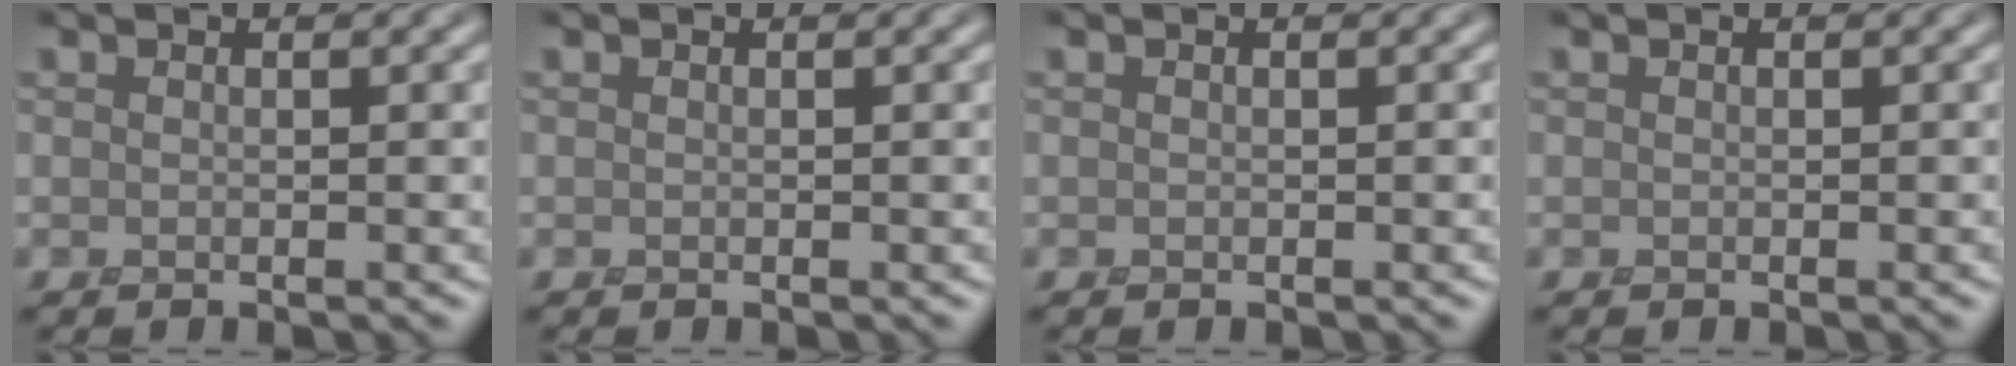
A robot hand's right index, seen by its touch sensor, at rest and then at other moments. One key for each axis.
{"total": 0.0}
{"total": 0.0}
{"total": 0.0}